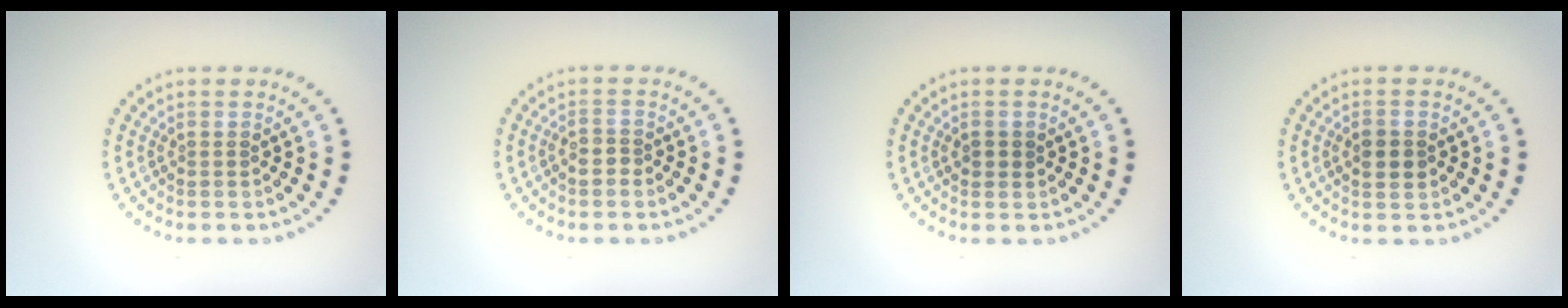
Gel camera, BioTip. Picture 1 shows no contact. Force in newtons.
{"total": 1.5, "press": 1.3, "slide": 0.8}
{"total": 1.1, "press": 1.1, "slide": 0.2}
{"total": 2.1, "press": 2.0, "slide": 0.1}